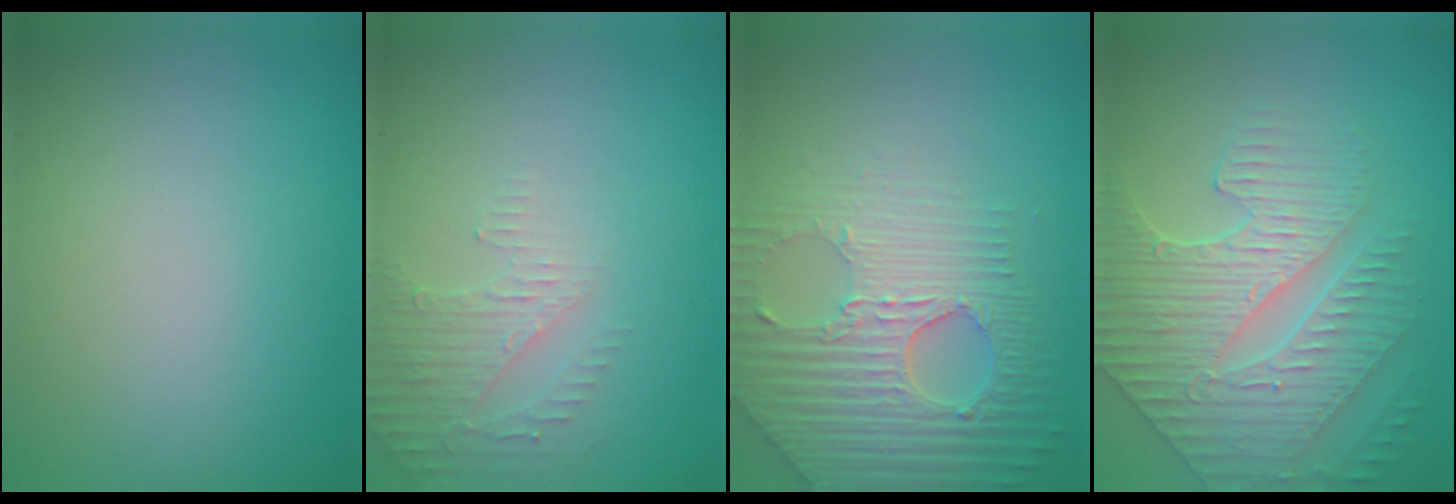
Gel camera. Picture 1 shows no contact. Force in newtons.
{"total": 2.6, "press": 2.5, "slide": 0.7}
{"total": 7.0, "press": 5.2, "slide": 4.7}
{"total": 5.0, "press": 4.8, "slide": 1.2}